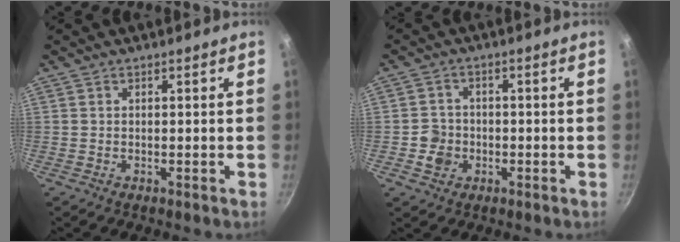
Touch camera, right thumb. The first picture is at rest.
{"total": 4.4, "force": [-1.2, 4.0, 1.3], "torque": [-0.003, 0.016, -0.023]}